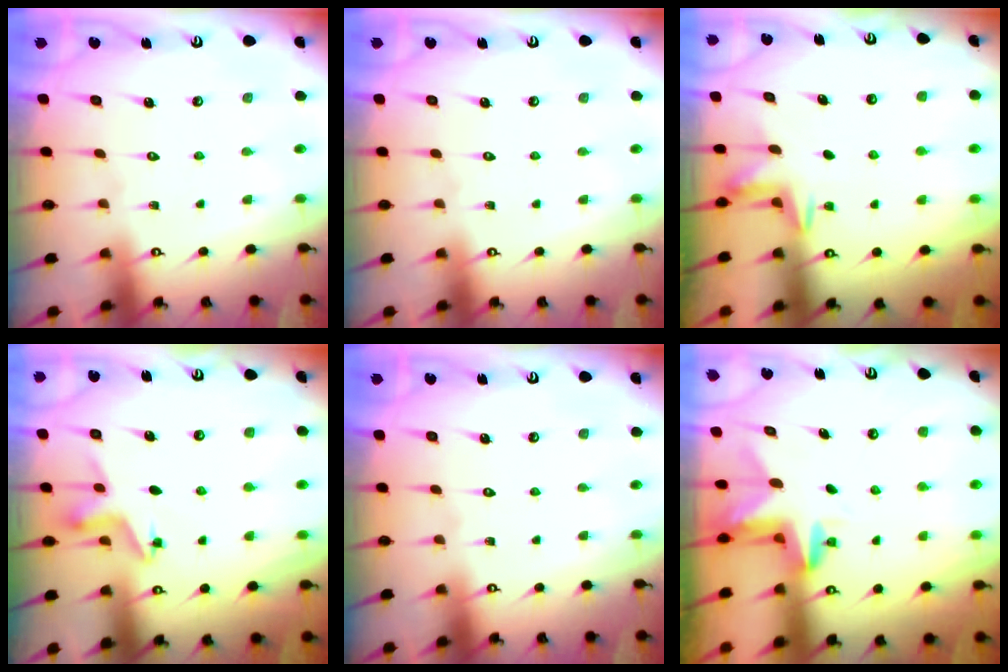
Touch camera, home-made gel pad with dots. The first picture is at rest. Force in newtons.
{"total": 0.0}
{"total": 3.2, "press": 3.2, "slide": 0.5}
{"total": 5.0, "press": 4.9, "slide": 0.8}
{"total": 0.0}
{"total": 2.9, "press": 2.9, "slide": 0.2}